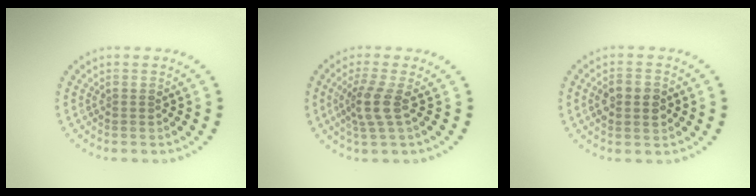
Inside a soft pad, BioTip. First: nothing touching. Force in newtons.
{"total": 2.6, "press": 2.1, "slide": 1.7}
{"total": 2.9, "press": 2.9, "slide": 0.1}